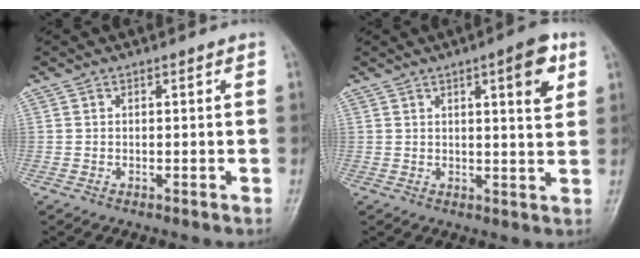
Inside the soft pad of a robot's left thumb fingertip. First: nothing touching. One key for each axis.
{"total": 7.4, "fx": 3.3, "fy": 1.9, "fz": 6.3, "tx": -0.074, "ty": -0.013, "tz": 0.040}